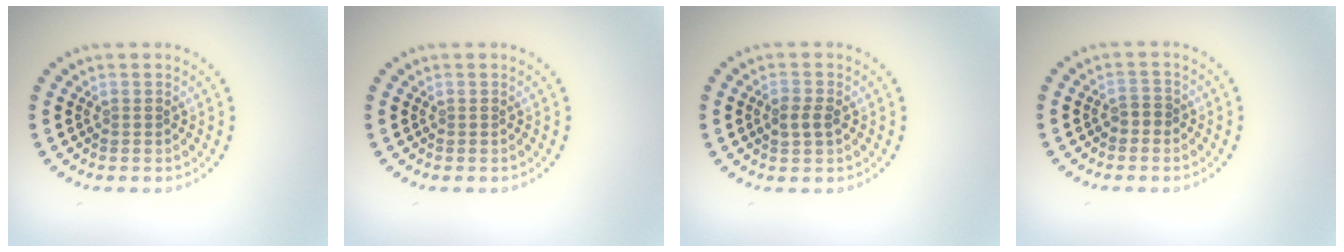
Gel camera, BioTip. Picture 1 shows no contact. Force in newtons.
{"total": 0.0}
{"total": 1.6, "press": 1.6, "slide": 0.1}
{"total": 1.2, "press": 1.0, "slide": 0.7}